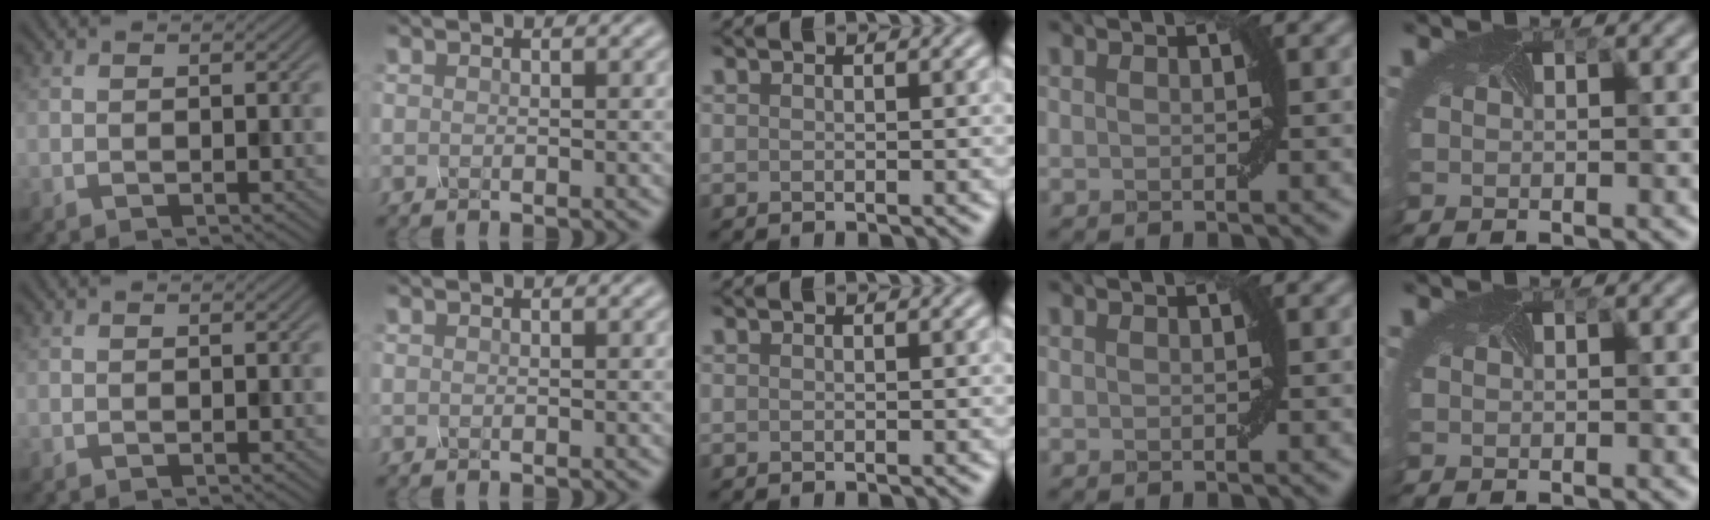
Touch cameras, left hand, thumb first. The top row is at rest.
{}